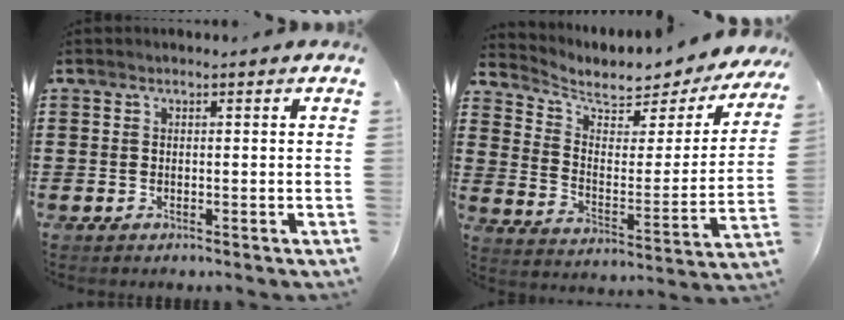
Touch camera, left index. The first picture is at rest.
{"total": 5.1, "force": [4.1, 2.2, 2.0], "torque": [-0.056, -0.033, 0.067]}